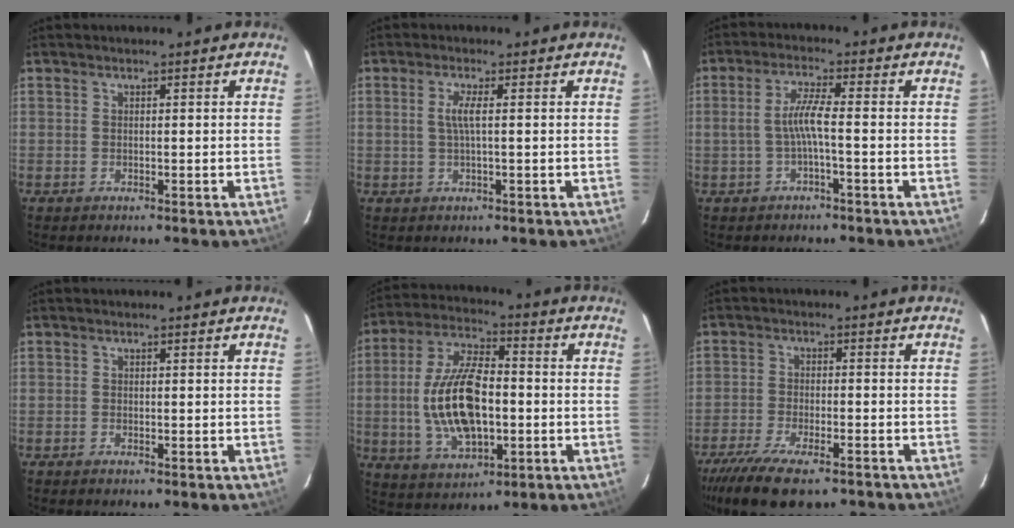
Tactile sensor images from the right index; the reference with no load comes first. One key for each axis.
{"total": 2.6, "fx": 0.2, "fy": -0.1, "fz": 2.6, "tx": -0.051, "ty": 0.001, "tz": 0.003}
{"total": 4.6, "fx": -1.3, "fy": -0.1, "fz": 4.5, "tx": -0.095, "ty": 0.005, "tz": -0.022}
{"total": 0.0}
{"total": 16.4, "fx": -1.9, "fy": 7.9, "fz": 14.2, "tx": -0.289, "ty": 0.003, "tz": -0.026}
{"total": 13.6, "fx": -10.1, "fy": 4.5, "fz": 7.9, "tx": -0.178, "ty": -0.039, "tz": -0.175}